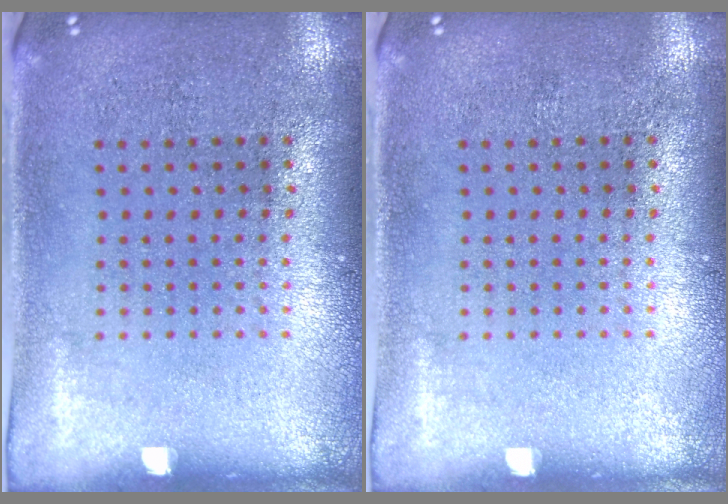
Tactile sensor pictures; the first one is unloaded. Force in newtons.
{"total": 0.0}